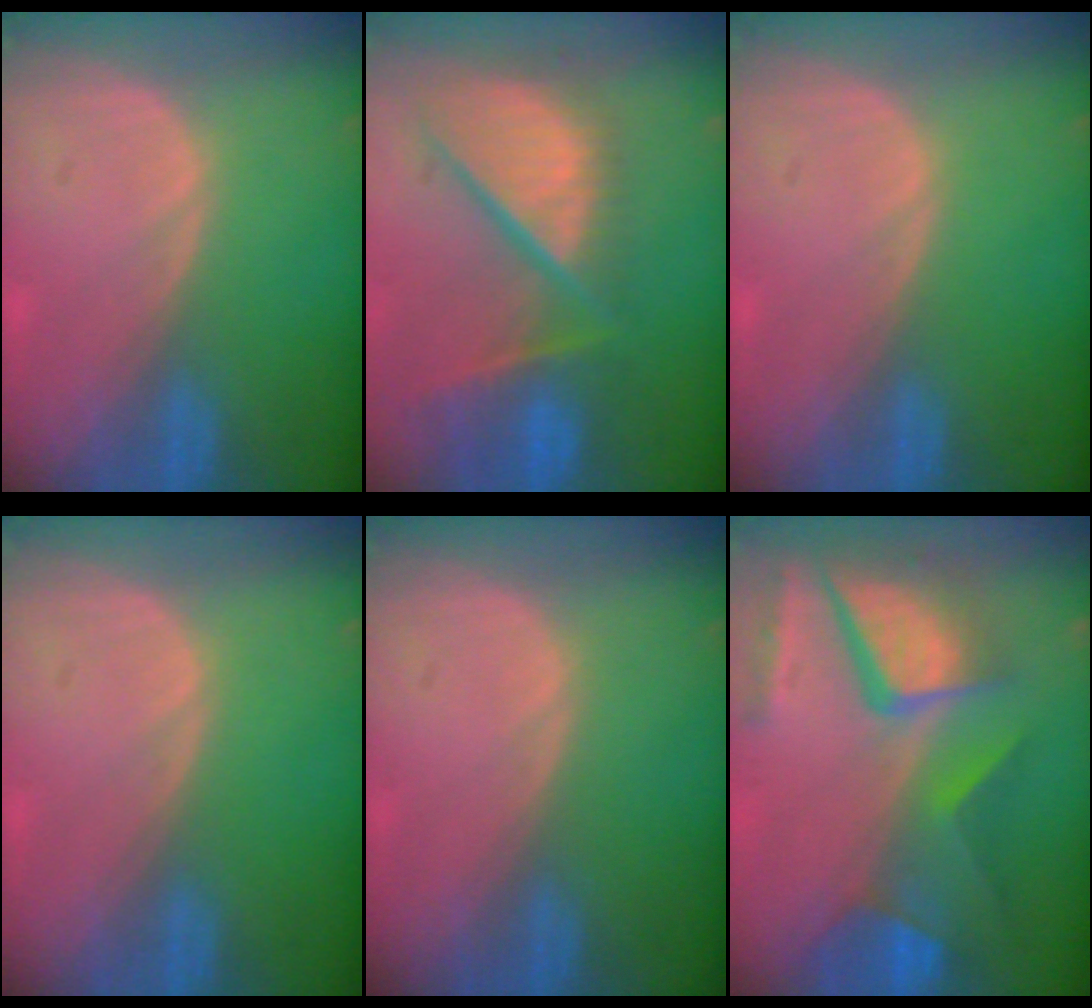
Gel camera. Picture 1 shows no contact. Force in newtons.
{"total": 12.4, "press": 10.2, "slide": 7.0}
{"total": 0.0}
{"total": 0.0}
{"total": 0.0}
{"total": 11.9, "press": 9.8, "slide": 6.8}